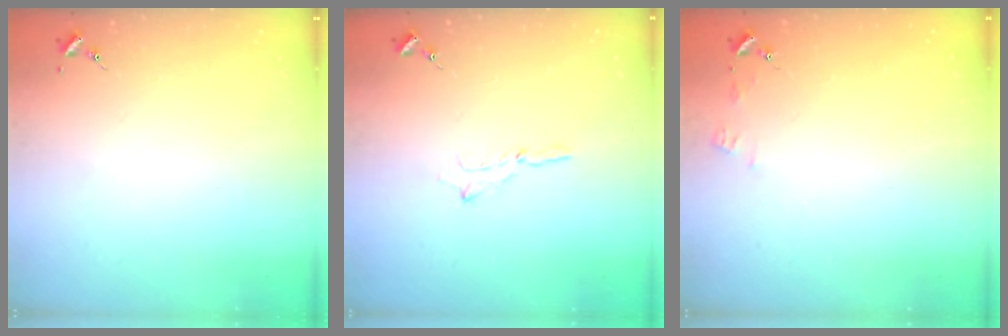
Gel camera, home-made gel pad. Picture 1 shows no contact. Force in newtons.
{"total": 2.0, "press": 2.0, "slide": 0.2}
{"total": 4.2, "press": 4.2, "slide": 0.5}